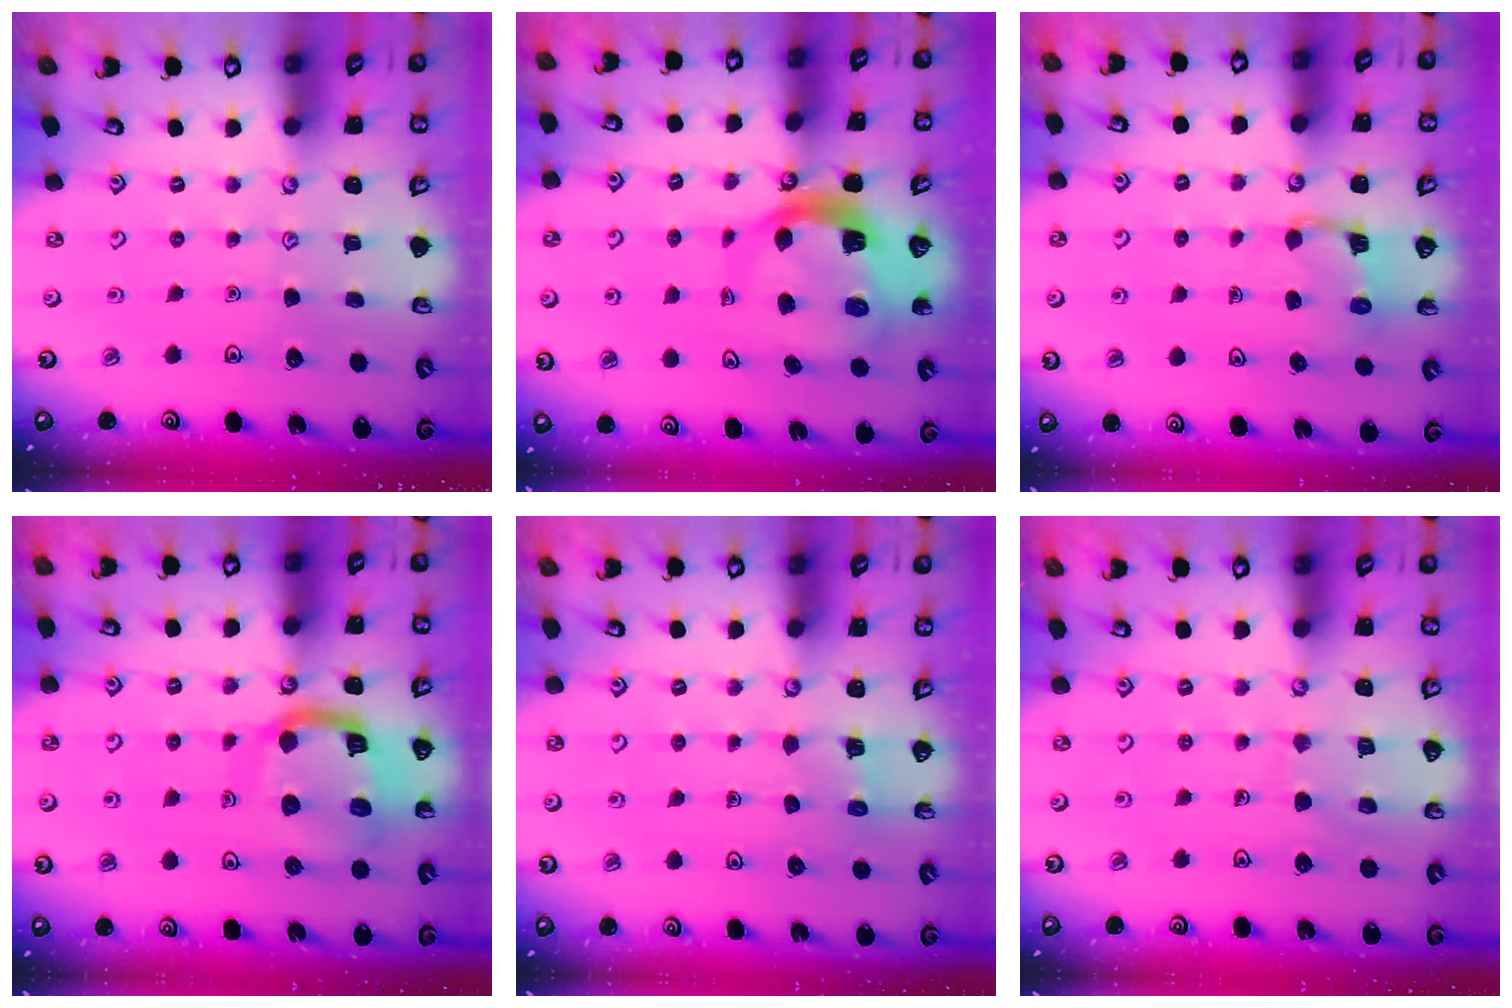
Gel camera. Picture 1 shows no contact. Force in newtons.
{"total": 8.4, "press": 8.3, "slide": 0.9}
{"total": 3.5, "press": 3.5, "slide": 0.2}
{"total": 13.2, "press": 13.1, "slide": 1.5}
{"total": 2.5, "press": 2.5, "slide": 0.1}
{"total": 6.0, "press": 5.9, "slide": 0.5}